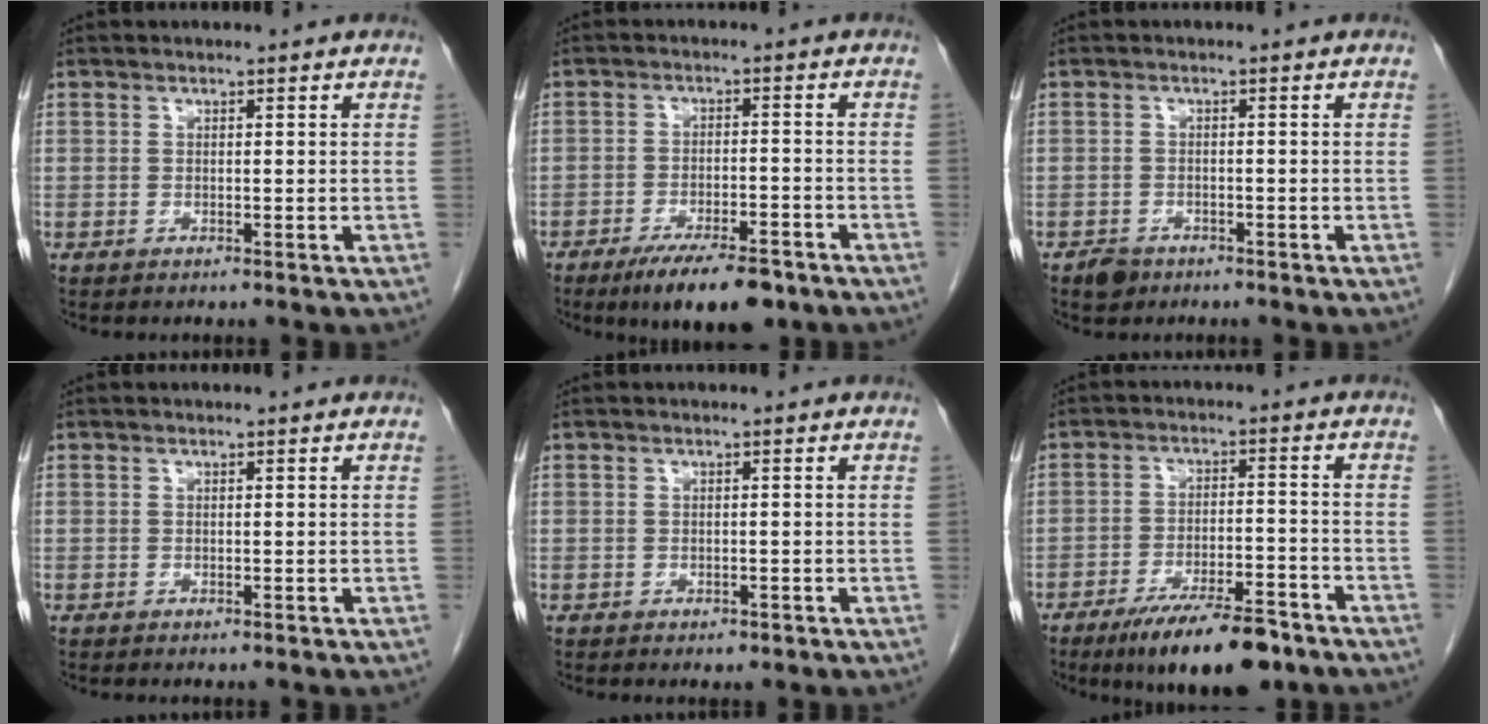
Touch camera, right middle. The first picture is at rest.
{"total": 9.7, "force": [-7.0, 2.6, 6.1], "torque": [-0.094, -0.011, -0.110]}
{"total": 2.3, "force": [-1.7, 1.5, 0.6], "torque": [-0.014, 0.003, -0.022]}
{"total": 0.0}
{"total": 1.0, "force": [-0.6, 0.7, 0.5], "torque": [-0.009, 0.000, -0.003]}
{"total": 12.2, "force": [-8.9, 2.9, 7.8], "torque": [-0.121, -0.012, -0.144]}